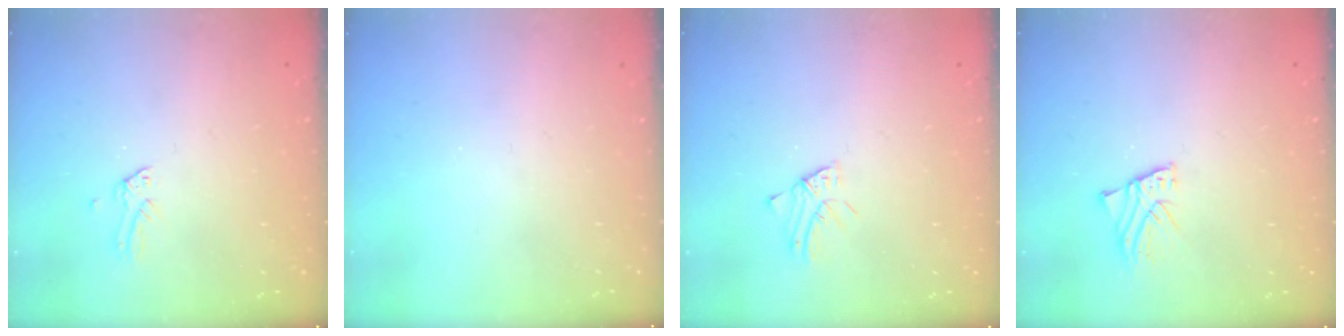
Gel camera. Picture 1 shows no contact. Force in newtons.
{"total": 0.0}
{"total": 1.6, "press": 1.6, "slide": 0.1}
{"total": 1.5, "press": 1.5, "slide": 0.2}